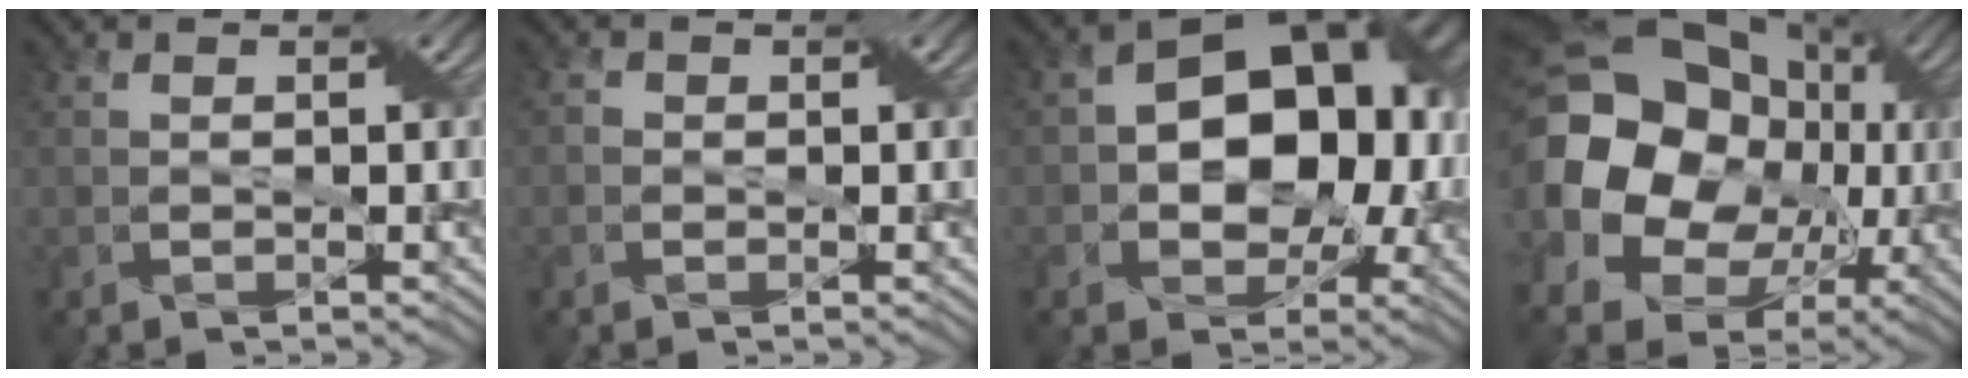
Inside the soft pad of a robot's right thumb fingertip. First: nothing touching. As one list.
[{"total": 0.9, "force": [-0.2, 0.8, 0.1], "torque": [-0.001, -0.003, -0.006]}, {"total": 16.6, "force": [0.8, 11.7, 11.8], "torque": [-0.139, 0.001, 0.014]}, {"total": 20.3, "force": [0.0, 15.6, 13.0], "torque": [-0.275, -0.003, 0.013]}]